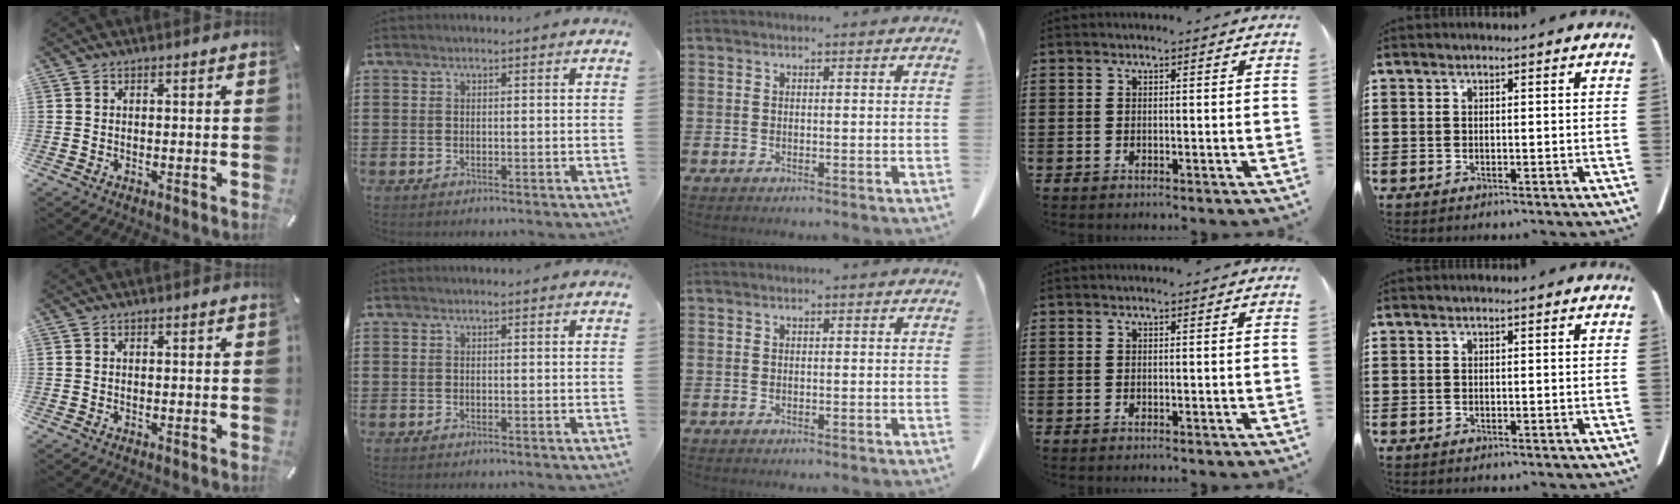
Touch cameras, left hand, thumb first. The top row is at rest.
{}